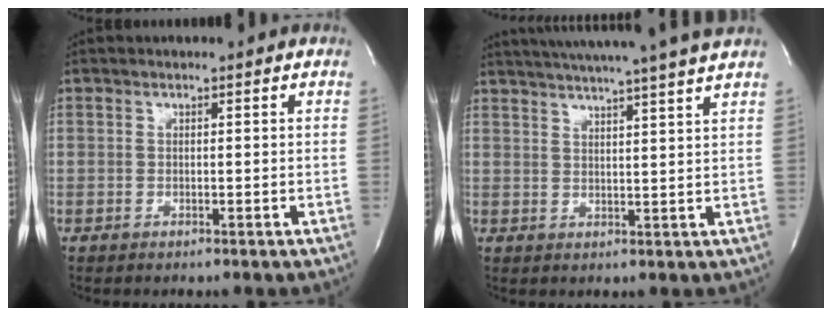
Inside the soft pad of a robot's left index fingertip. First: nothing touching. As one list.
[{"total": 16.9, "force": [15.0, -1.5, 7.7], "torque": [-0.132, -0.011, 0.198]}]